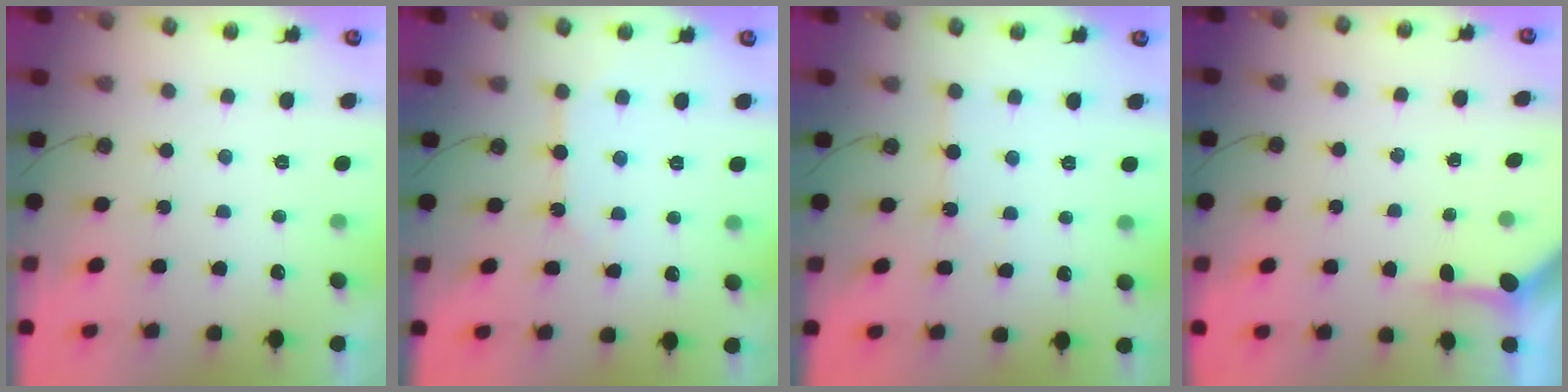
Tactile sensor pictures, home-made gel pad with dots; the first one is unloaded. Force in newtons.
{"total": 5.5, "press": 5.5, "slide": 0.5}
{"total": 4.1, "press": 4.1, "slide": 0.3}
{"total": 4.2, "press": 4.2, "slide": 0.6}